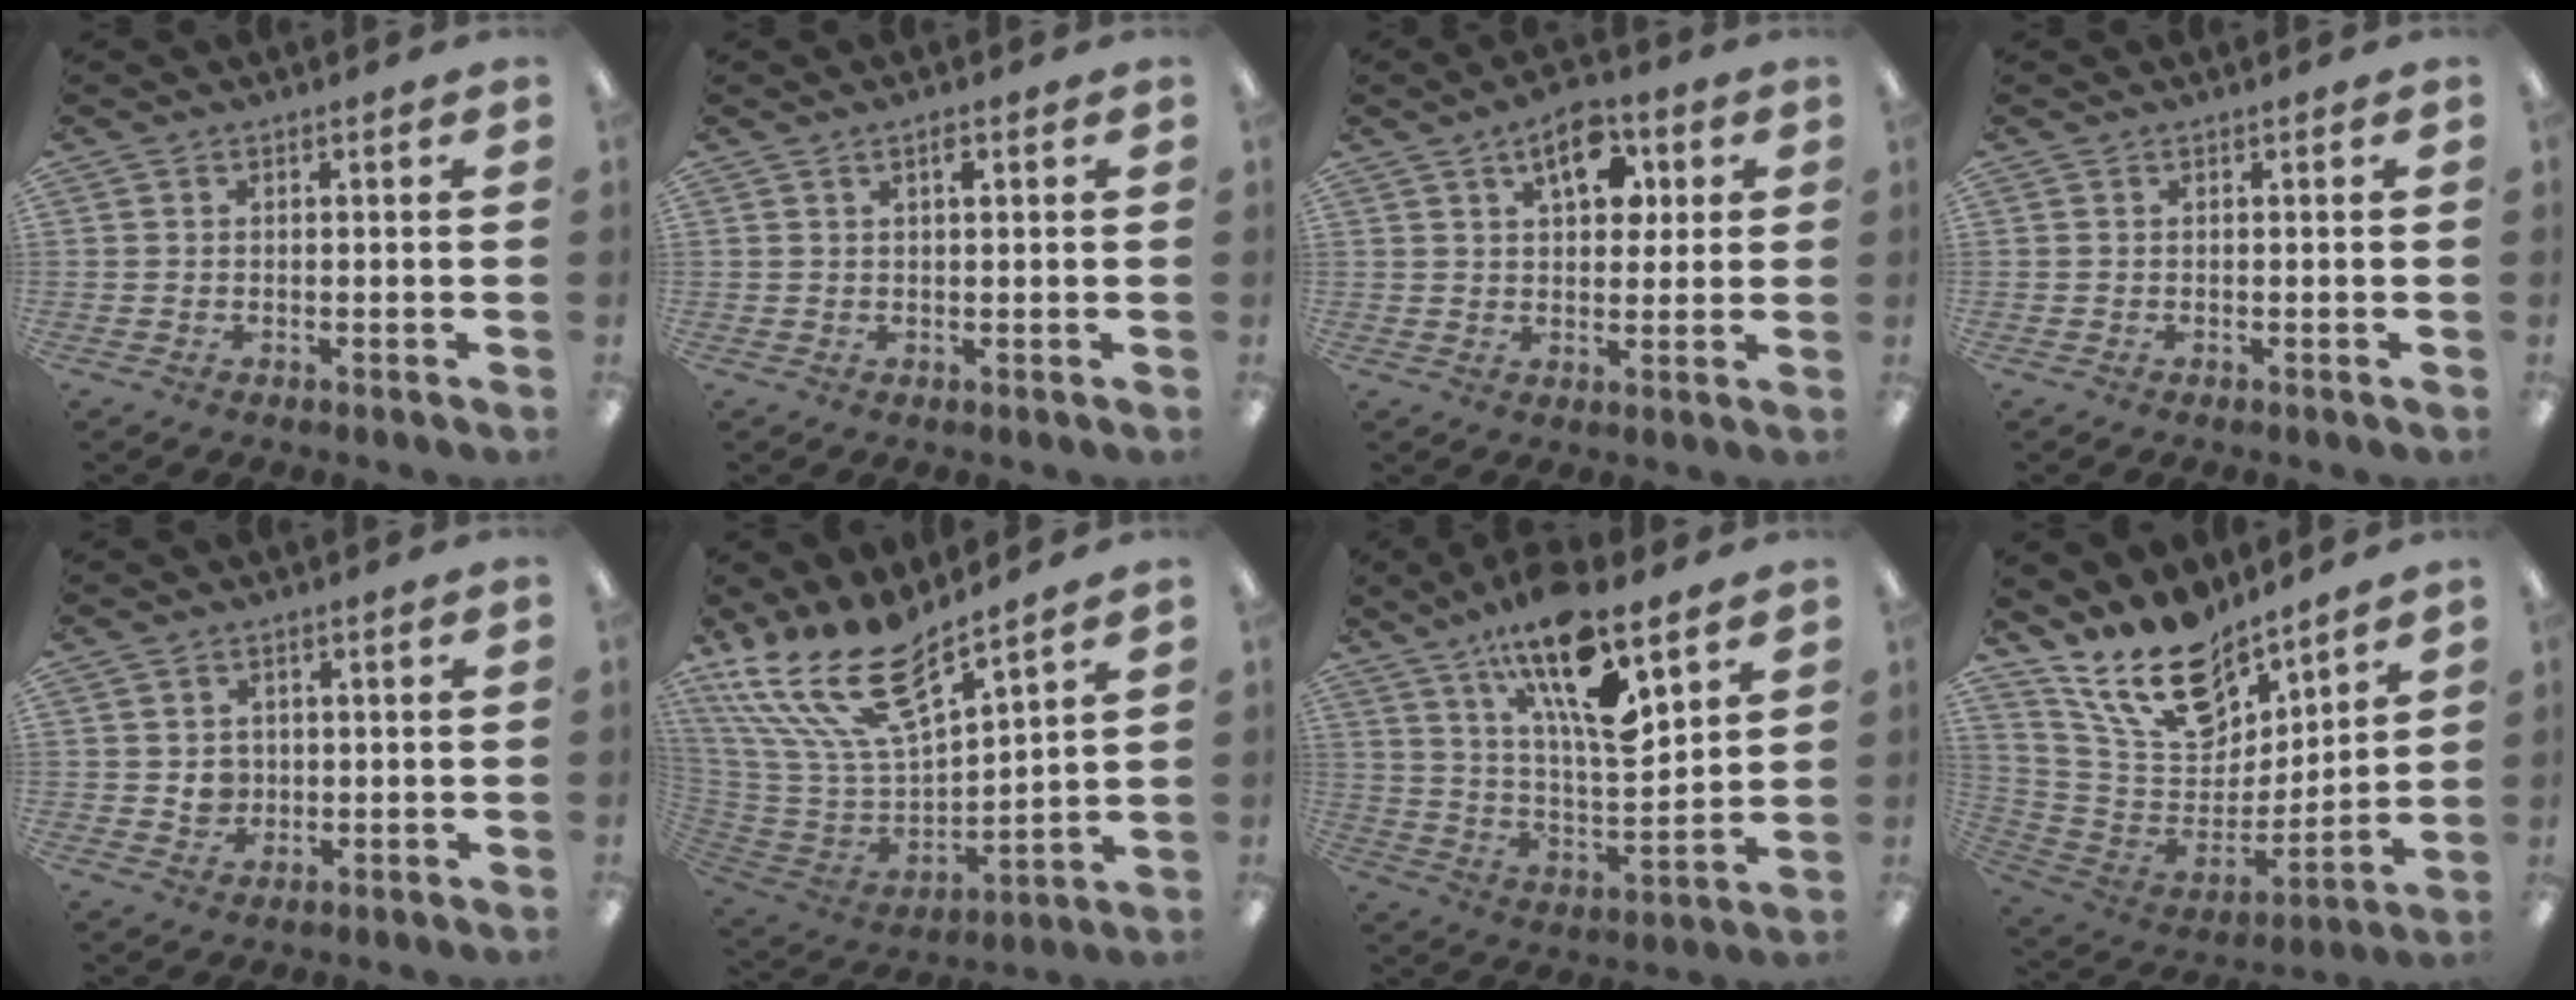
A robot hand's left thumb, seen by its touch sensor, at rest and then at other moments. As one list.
[{"total": 1.8, "force": [1.0, 0.5, 1.4], "torque": [-0.022, 0.000, 0.015]}, {"total": 10.3, "force": [4.6, 5.8, 7.1], "torque": [-0.091, -0.008, 0.075]}, {"total": 0.0}, {"total": 3.5, "force": [0.5, 3.3, 1.0], "torque": [-0.010, 0.000, 0.006]}, {"total": 20.9, "force": [15.5, 7.2, 12.1], "torque": [-0.267, -0.108, 0.277]}, {"total": 20.4, "force": [12.6, 6.3, 14.7], "torque": [-0.245, -0.067, 0.207]}, {"total": 18.5, "force": [14.2, 8.6, 8.2], "torque": [-0.166, -0.087, 0.258]}]